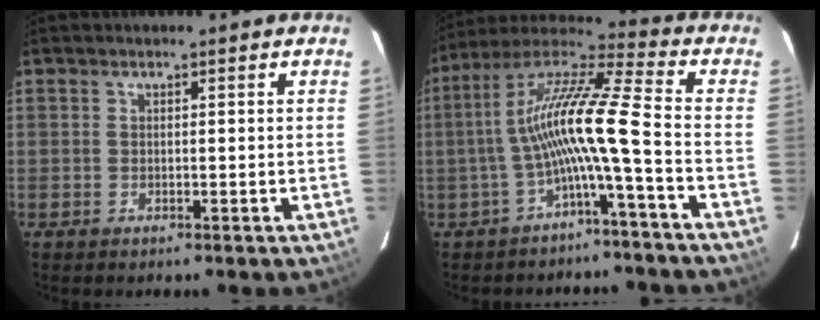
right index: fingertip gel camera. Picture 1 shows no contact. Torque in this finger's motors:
{"motor_torque": [1.38, -0.66, 0.97, 0.21]}